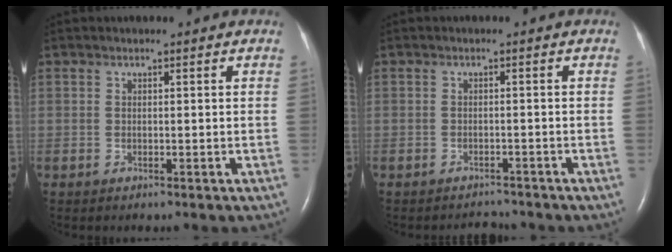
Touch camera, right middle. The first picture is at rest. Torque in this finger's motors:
{"motor_torque": [-0.24, 0.14, -0.05, -0.01]}